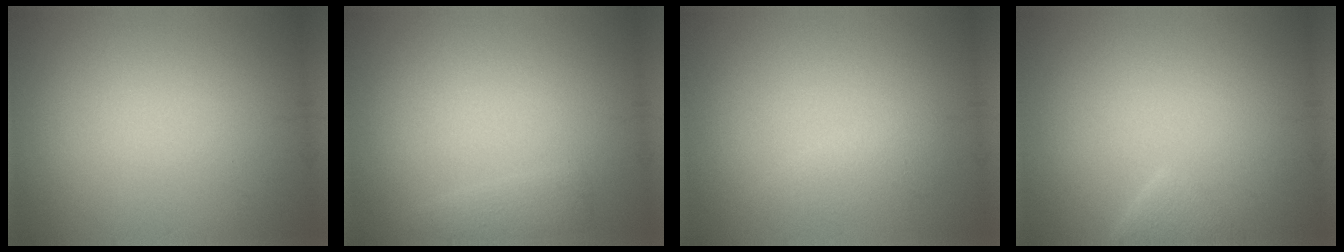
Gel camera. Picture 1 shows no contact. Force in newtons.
{"total": 1.4, "press": 1.4, "slide": 0.1}
{"total": 1.6, "press": 1.6, "slide": 0.0}
{"total": 1.7, "press": 1.7, "slide": 0.2}